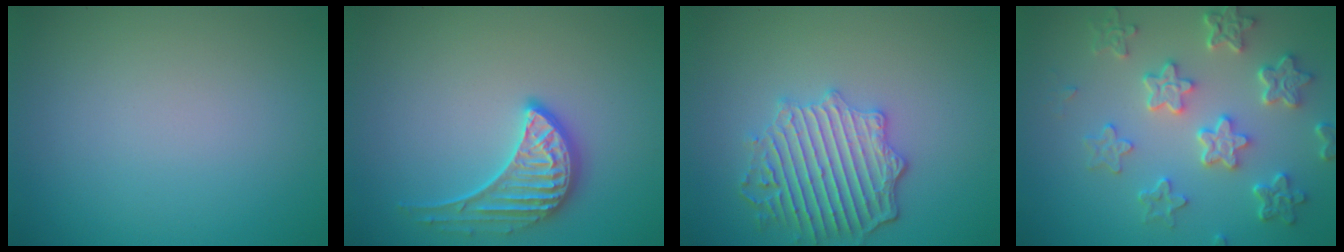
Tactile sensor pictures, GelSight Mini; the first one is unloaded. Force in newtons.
{"total": 3.3, "press": 3.1, "slide": 1.2}
{"total": 5.3, "press": 4.5, "slide": 2.7}
{"total": 5.8, "press": 4.5, "slide": 3.6}